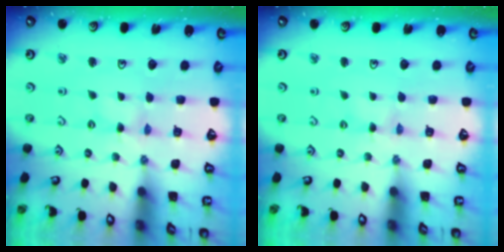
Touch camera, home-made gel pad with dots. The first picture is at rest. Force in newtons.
{"total": 0.0}